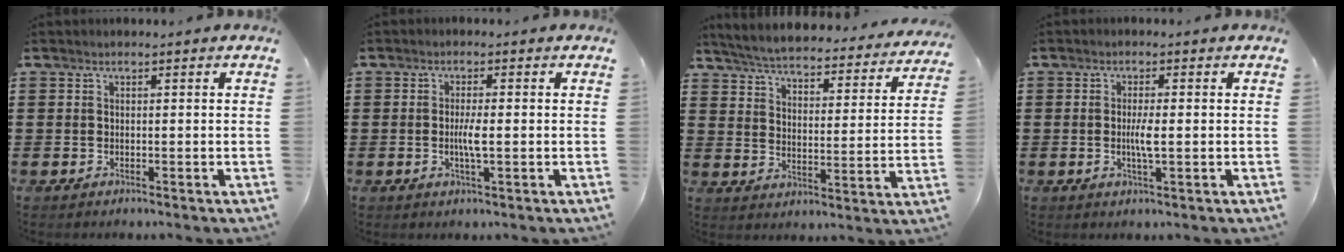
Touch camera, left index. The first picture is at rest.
{"total": 3.1, "force": [-0.4, 0.5, 3.0], "torque": [-0.063, -0.003, -0.010]}
{"total": 4.6, "force": [4.5, -0.2, 0.8], "torque": [-0.042, -0.038, 0.072]}
{"total": 3.1, "force": [-0.2, 0.5, 3.1], "torque": [-0.064, -0.004, -0.008]}